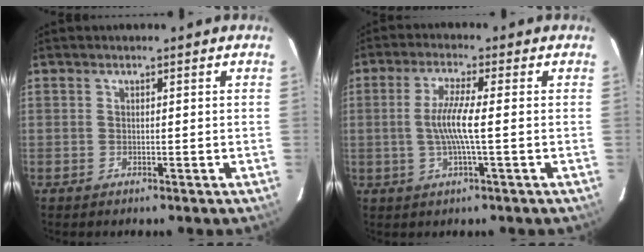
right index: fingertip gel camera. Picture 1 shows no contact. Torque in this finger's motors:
{"motor_torque": [1.48, -0.16, 0.90, 0.21]}